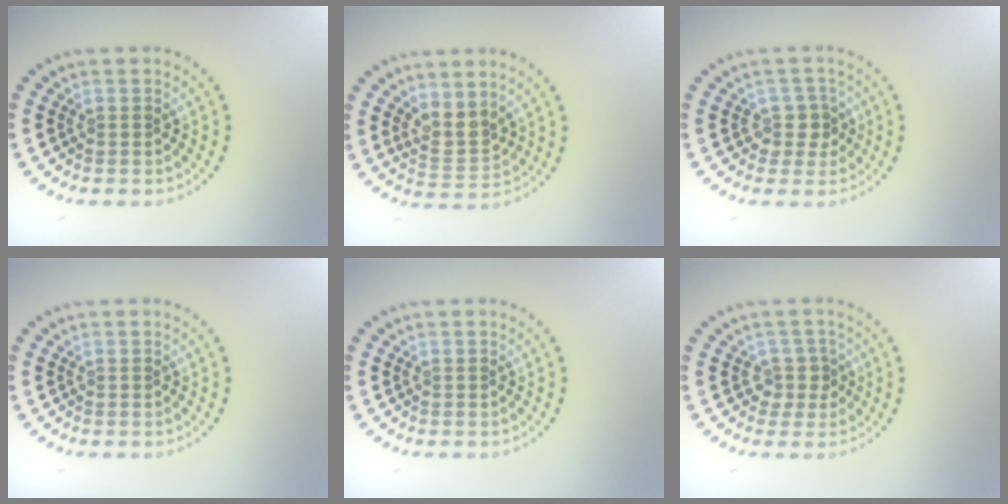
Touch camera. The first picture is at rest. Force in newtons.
{"total": 2.4, "press": 2.0, "slide": 1.5}
{"total": 2.3, "press": 1.8, "slide": 1.5}
{"total": 0.0}
{"total": 0.0}
{"total": 1.9, "press": 1.5, "slide": 1.2}